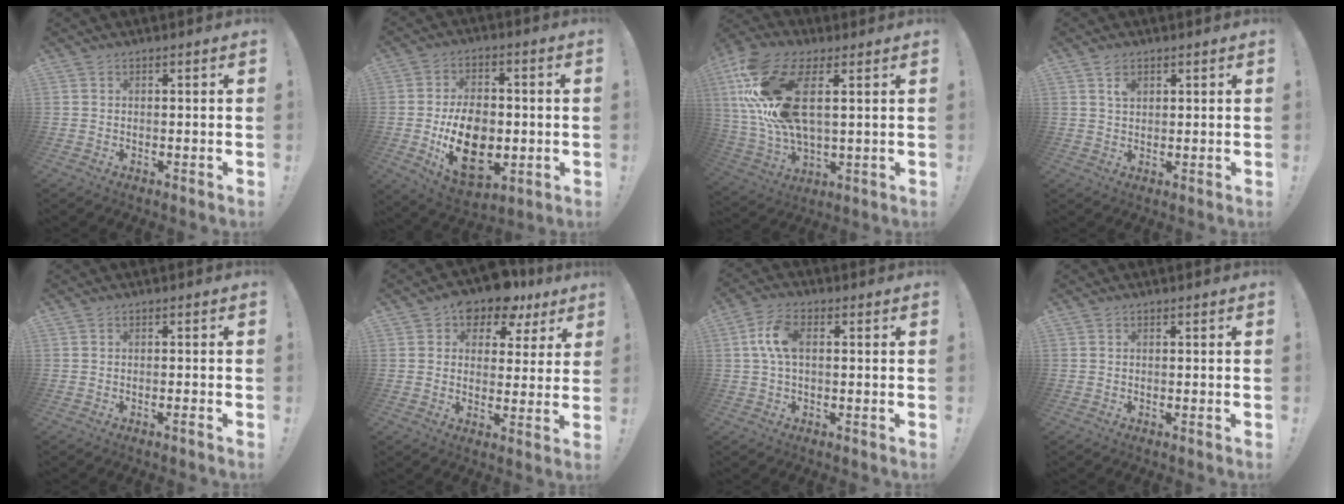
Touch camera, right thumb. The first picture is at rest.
{"total": 17.3, "force": [-3.8, 11.6, 12.2], "torque": [-0.197, 0.006, -0.058]}
{"total": 21.7, "force": [7.0, 10.7, 17.5], "torque": [-0.338, -0.022, 0.131]}
{"total": 2.7, "force": [1.5, 1.6, 1.6], "torque": [-0.021, -0.004, 0.025]}
{"total": 1.6, "force": [-0.9, -0.2, 1.2], "torque": [-0.027, 0.002, -0.014]}
{"total": 10.2, "force": [7.3, 6.0, 3.9], "torque": [-0.054, -0.054, 0.132]}
{"total": 7.8, "force": [1.0, 4.0, 6.6], "torque": [-0.129, 0.007, 0.020]}
{"total": 0.0}